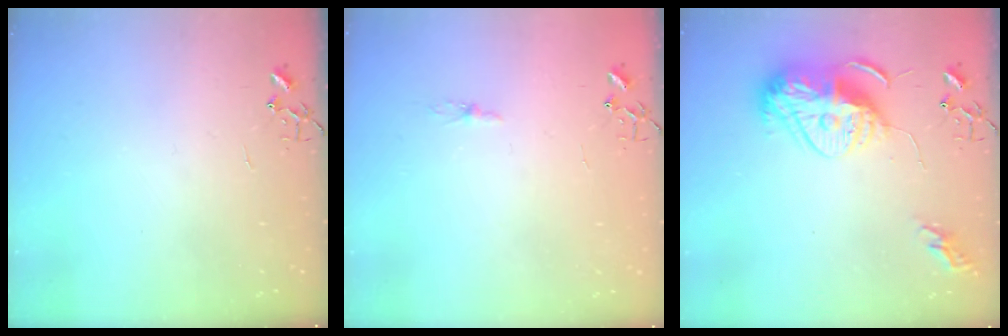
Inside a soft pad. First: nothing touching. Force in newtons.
{"total": 2.2, "press": 2.2, "slide": 0.3}
{"total": 15.5, "press": 15.4, "slide": 1.5}